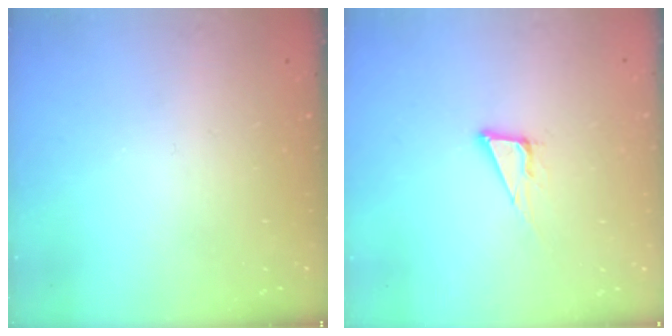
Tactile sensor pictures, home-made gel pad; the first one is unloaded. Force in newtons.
{"total": 7.2, "press": 6.8, "slide": 2.6}